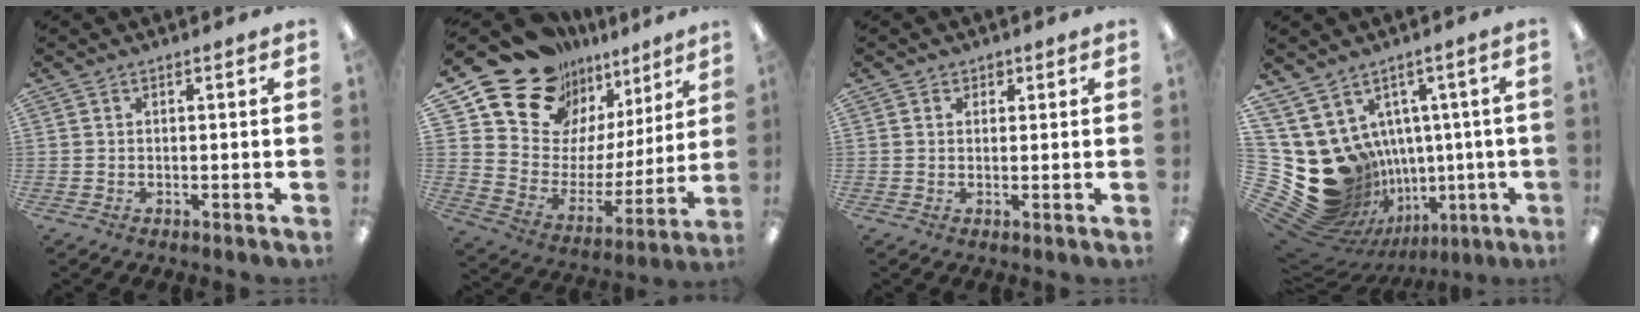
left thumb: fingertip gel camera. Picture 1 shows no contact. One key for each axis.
{"total": 19.8, "fx": 15.6, "fy": 10.8, "fz": 5.8, "tx": -0.123, "ty": -0.119, "tz": 0.293}
{"total": 1.4, "fx": 0.8, "fy": 1.2, "fz": 0.1, "tx": 0.006, "ty": -0.001, "tz": 0.011}
{"total": 17.8, "fx": -0.6, "fy": 15.9, "fz": 8.0, "tx": -0.196, "ty": -0.039, "tz": 0.040}